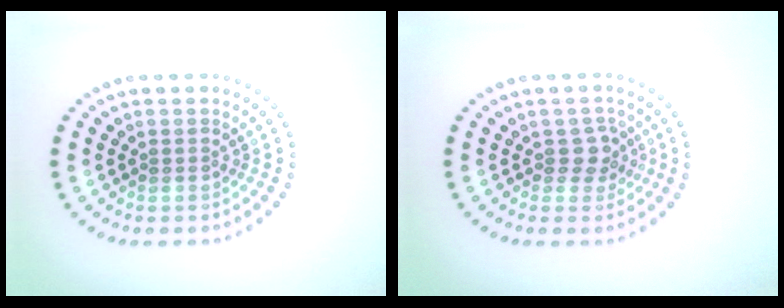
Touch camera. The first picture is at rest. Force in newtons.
{"total": 2.0, "press": 1.8, "slide": 1.0}